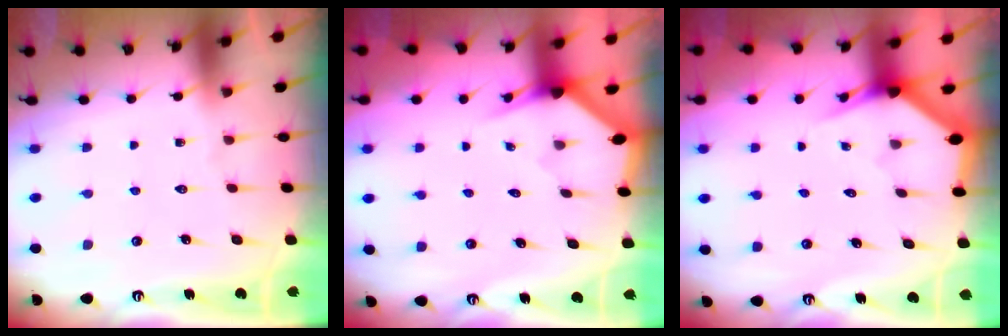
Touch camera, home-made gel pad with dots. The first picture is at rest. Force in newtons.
{"total": 2.2, "press": 2.2, "slide": 0.1}
{"total": 2.7, "press": 2.7, "slide": 0.1}